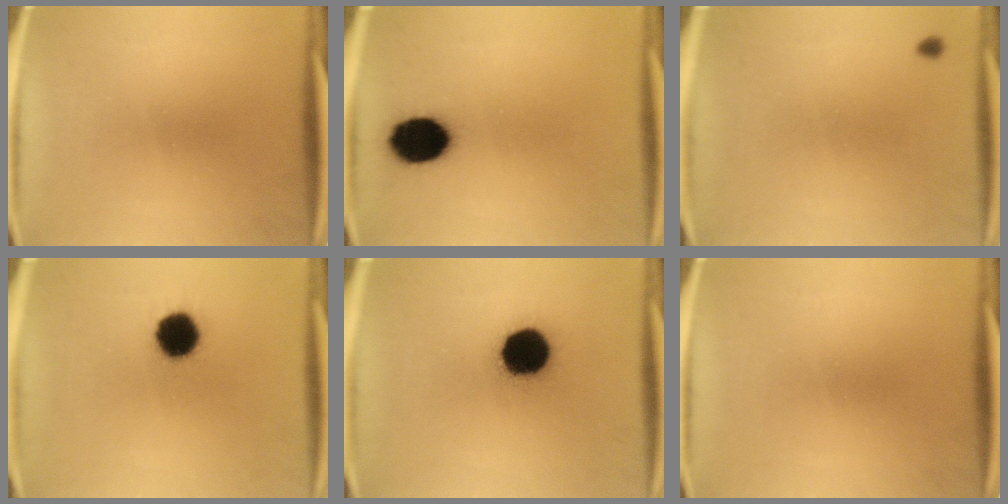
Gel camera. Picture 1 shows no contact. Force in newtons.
{"total": 11.8}
{"total": 0.8}
{"total": 10.4}
{"total": 15.4}
{"total": 0.0}